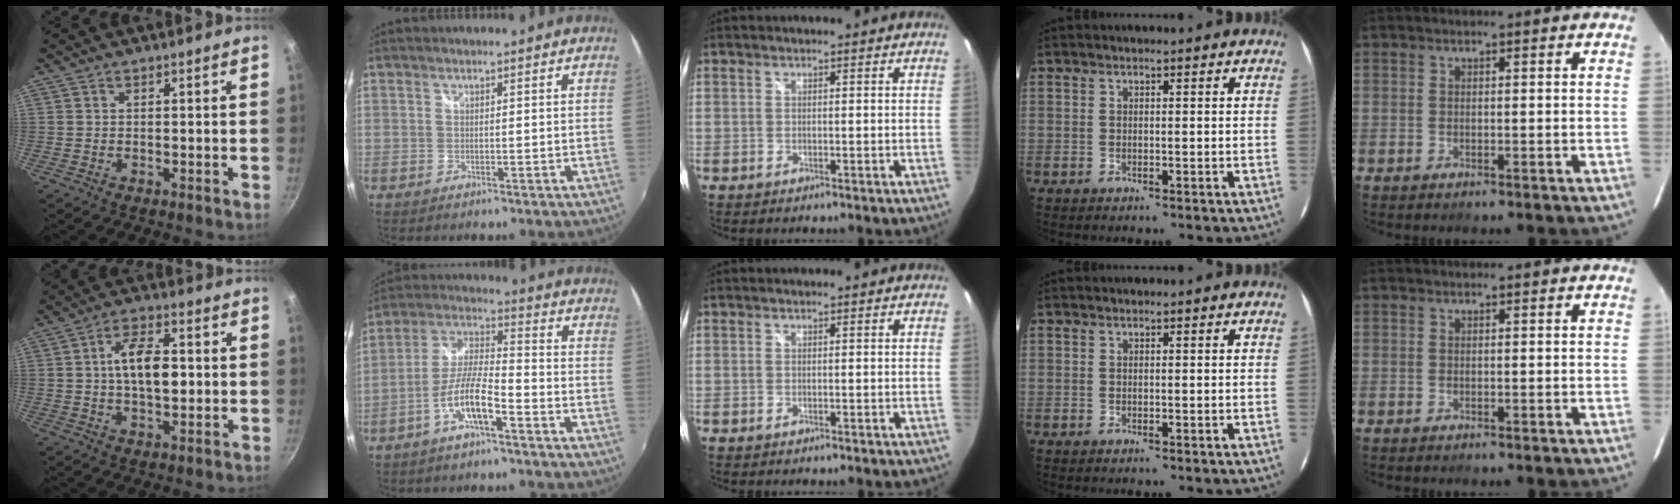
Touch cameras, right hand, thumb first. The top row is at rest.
{"thumb": {"total": 9.9, "force": [0.5, 5.1, 8.5], "torque": [-0.127, 0.016, 0.002]}, "index": {"total": 9.3, "force": [-5.1, 1.8, 7.6], "torque": [-0.166, 0.006, -0.096]}}